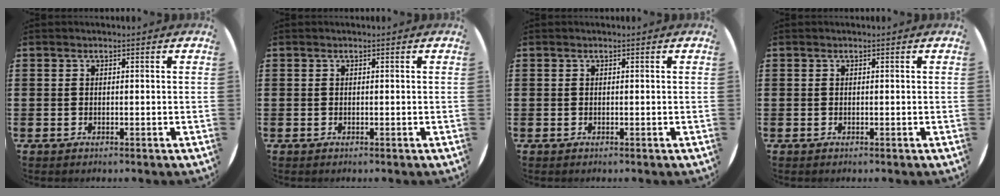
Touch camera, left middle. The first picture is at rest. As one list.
[{"total": 0.0}, {"total": 0.0}, {"total": 0.0}]